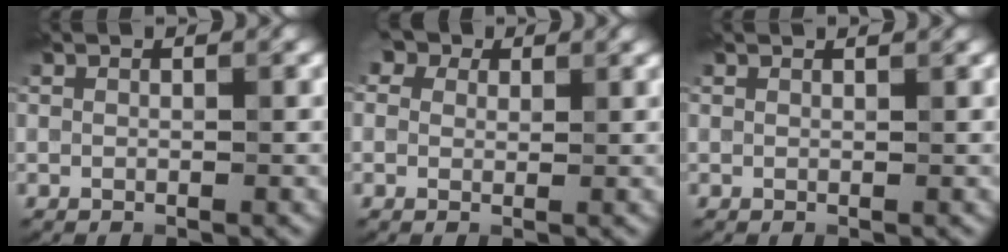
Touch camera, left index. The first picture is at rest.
{"total": 4.7, "force": [2.7, 3.1, 2.3], "torque": [-0.041, 0.022, 0.015]}
{"total": 1.0, "force": [0.9, 0.1, 0.3], "torque": [-0.002, -0.001, 0.008]}